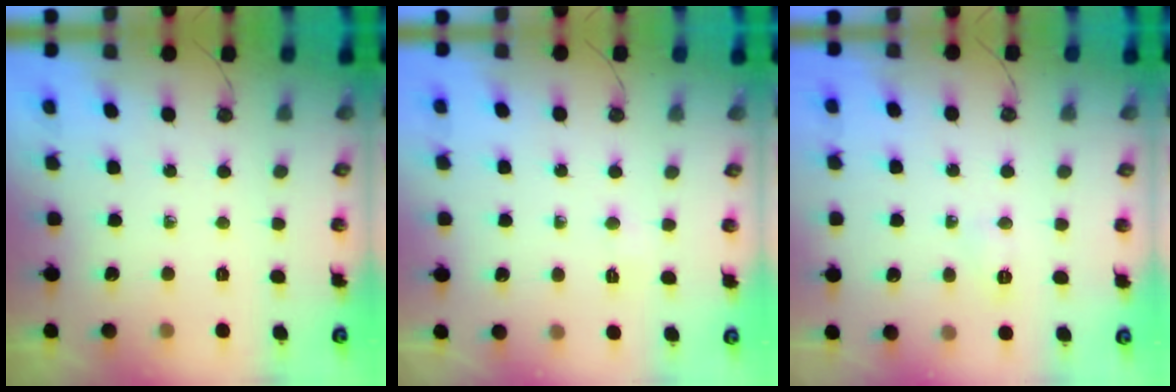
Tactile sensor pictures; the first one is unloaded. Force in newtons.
{"total": 2.8, "press": 2.8, "slide": 0.4}
{"total": 18.1, "press": 6.2, "slide": 17.0}